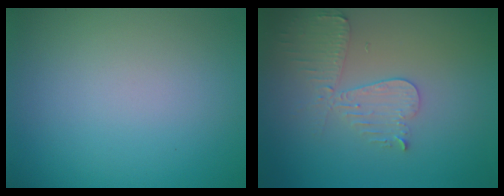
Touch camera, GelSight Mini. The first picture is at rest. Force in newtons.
{"total": 3.7, "press": 3.3, "slide": 1.6}